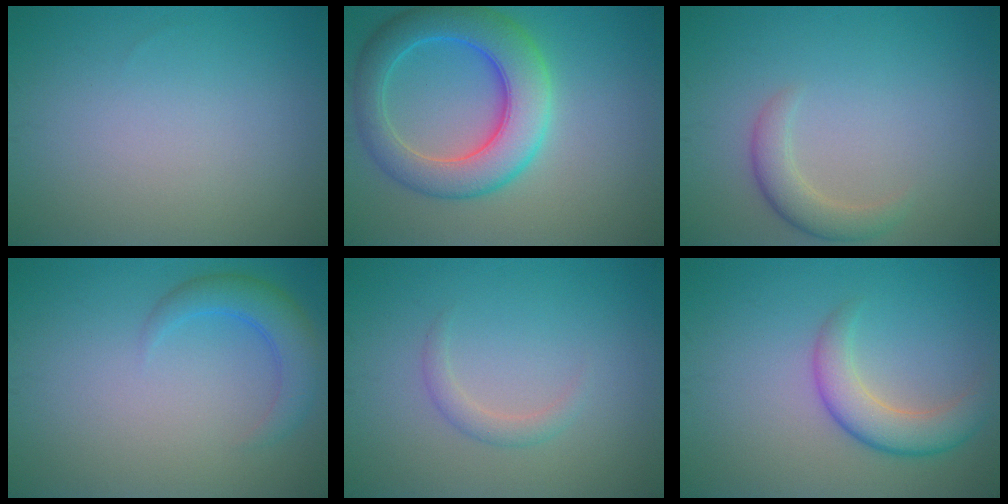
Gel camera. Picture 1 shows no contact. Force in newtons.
{"total": 7.9, "press": 7.9, "slide": 0.1}
{"total": 2.5, "press": 2.5, "slide": 0.2}
{"total": 3.4, "press": 3.3, "slide": 0.3}
{"total": 1.4, "press": 1.4, "slide": 0.1}
{"total": 4.0, "press": 4.0, "slide": 0.2}